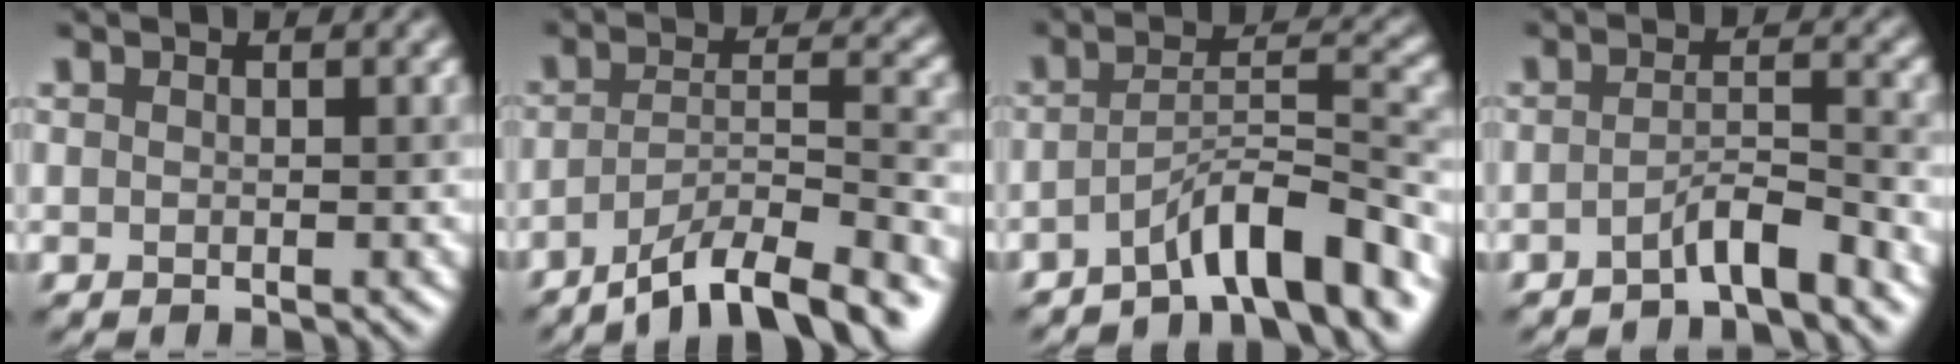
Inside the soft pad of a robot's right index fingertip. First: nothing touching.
{"total": 8.4, "force": [-6.3, 1.8, 5.2], "torque": [-0.082, 0.006, -0.109]}
{"total": 6.6, "force": [-4.6, 1.2, 4.6], "torque": [-0.069, 0.013, -0.079]}
{"total": 3.0, "force": [-2.3, 0.4, 1.9], "torque": [-0.030, 0.012, -0.047]}